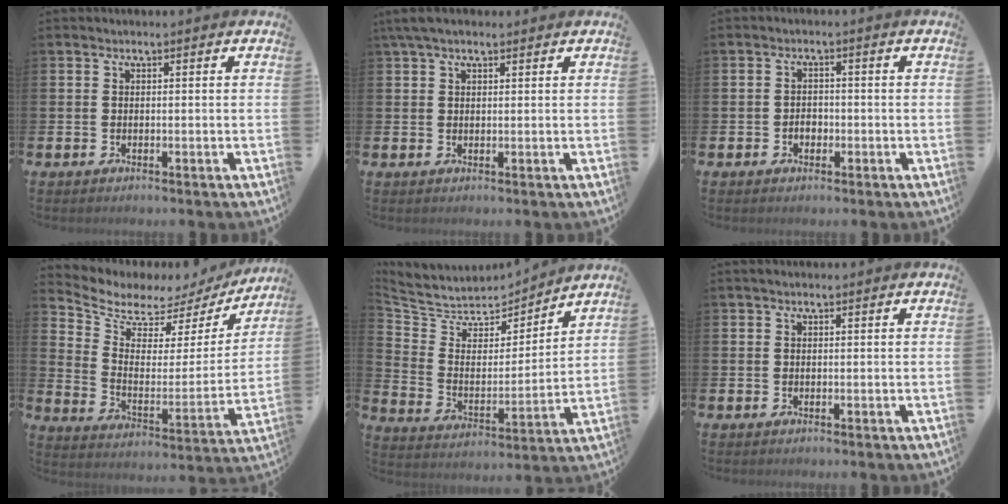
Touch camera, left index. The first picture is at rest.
{"total": 3.4, "force": [2.6, 1.2, 1.9], "torque": [-0.036, 0.000, 0.046]}
{"total": 1.7, "force": [-0.5, 1.3, 0.9], "torque": [-0.004, -0.002, -0.016]}
{"total": 6.2, "force": [5.5, 2.7, 1.1], "torque": [-0.059, -0.046, 0.090]}
{"total": 6.0, "force": [5.5, 2.5, 0.2], "torque": [-0.046, -0.053, 0.091]}
{"total": 0.6, "force": [0.5, 0.1, 0.3], "torque": [0.001, 0.000, 0.007]}